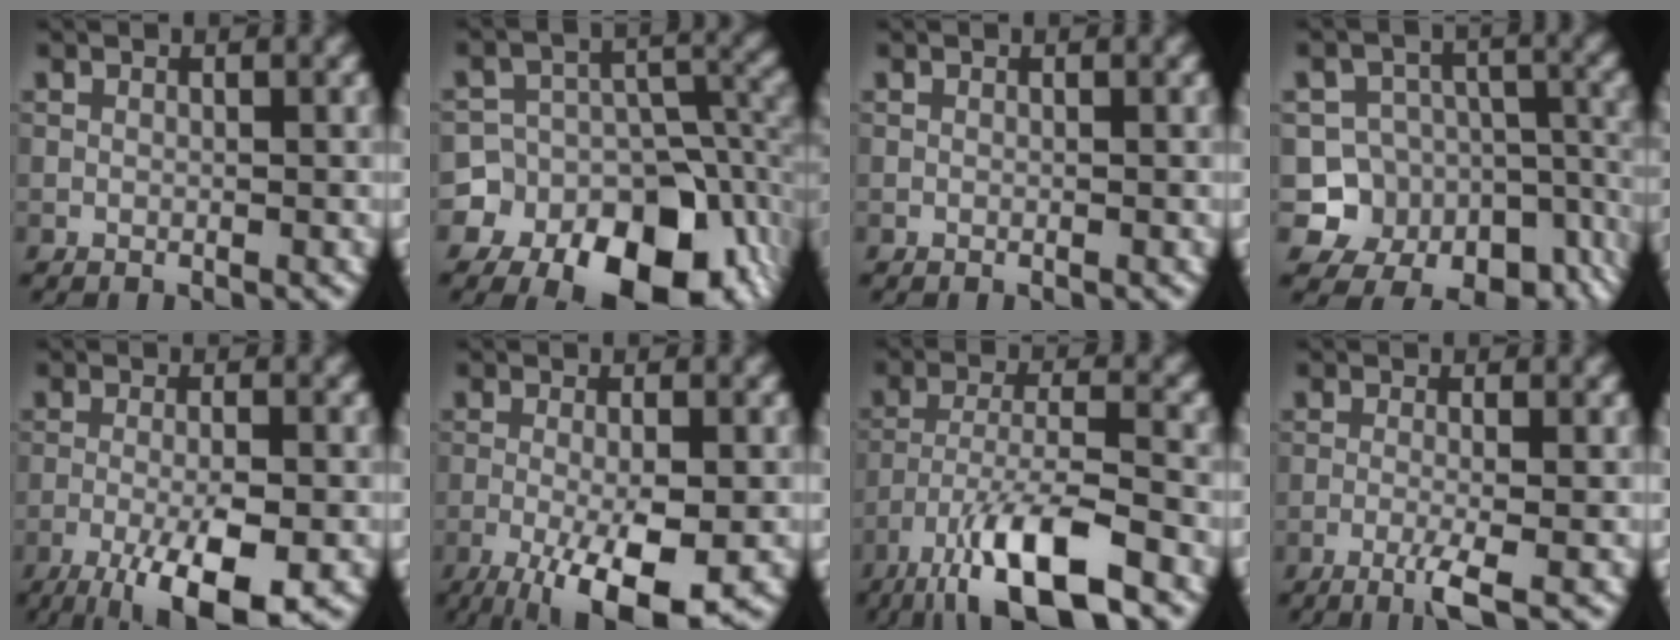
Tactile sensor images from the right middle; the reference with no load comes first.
{"total": 17.4, "force": [-9.5, 12.5, 7.4], "torque": [-0.112, -0.026, -0.139]}
{"total": 0.0}
{"total": 14.2, "force": [-7.8, 10.9, 4.6], "torque": [-0.068, -0.023, -0.097]}
{"total": 8.6, "force": [-4.4, 2.3, 7.0], "torque": [-0.118, -0.010, -0.073]}
{"total": 8.5, "force": [-3.6, 2.3, 7.3], "torque": [-0.126, -0.011, -0.054]}
{"total": 9.8, "force": [-6.1, 2.5, 7.3], "torque": [-0.130, -0.004, -0.111]}
{"total": 2.7, "force": [-1.2, 0.4, 2.4], "torque": [-0.043, 0.002, -0.031]}